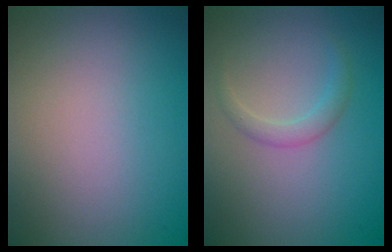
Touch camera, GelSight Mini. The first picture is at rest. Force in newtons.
{"total": 1.5, "press": 1.5, "slide": 0.1}